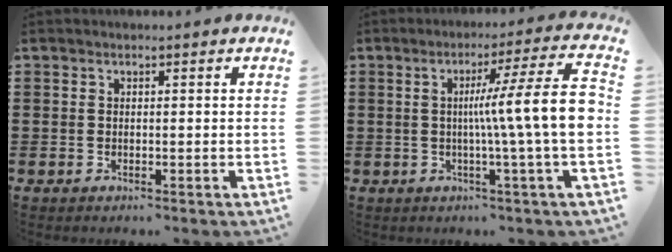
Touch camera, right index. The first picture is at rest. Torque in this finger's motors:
{"motor_torque": [1.56, -0.58, 0.49, 0.21]}